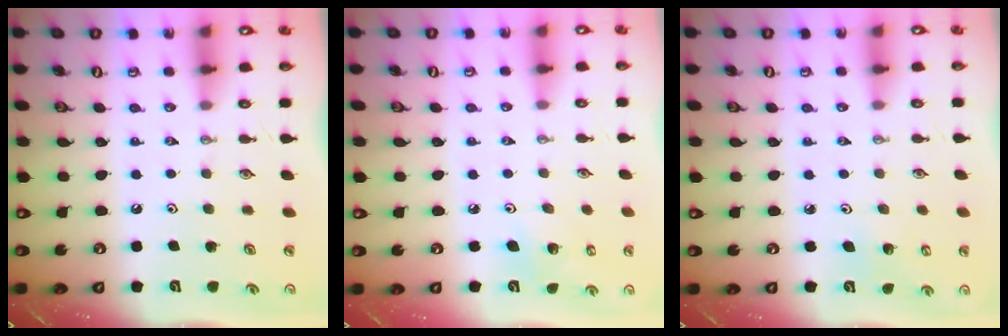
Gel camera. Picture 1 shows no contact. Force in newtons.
{"total": 4.0, "press": 4.0, "slide": 0.4}
{"total": 2.8, "press": 2.7, "slide": 1.0}